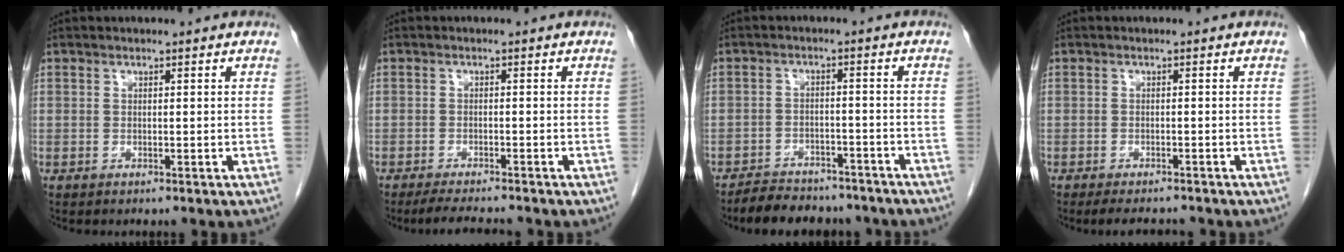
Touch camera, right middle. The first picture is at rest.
{"total": 4.8, "force": [-4.3, 0.3, 2.1], "torque": [-0.037, -0.016, -0.071]}
{"total": 10.4, "force": [-9.2, 3.7, 3.2], "torque": [-0.046, 0.006, -0.124]}
{"total": 4.5, "force": [-4.0, 1.0, 1.7], "torque": [-0.023, -0.009, -0.059]}